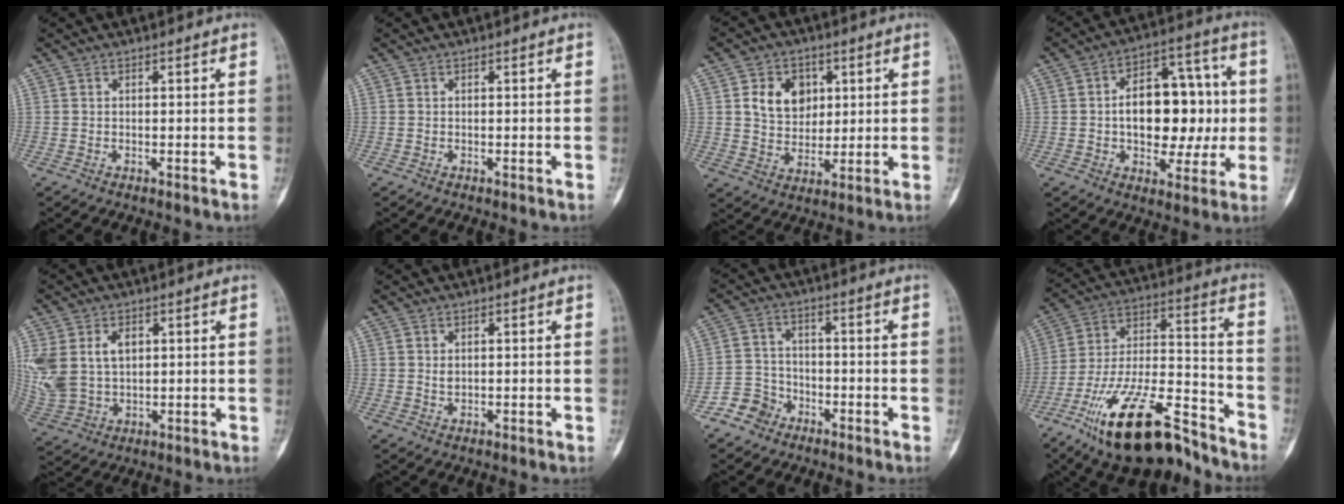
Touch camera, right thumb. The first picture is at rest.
{"total": 0.0}
{"total": 9.5, "force": [2.8, 7.4, 5.2], "torque": [-0.047, -0.012, 0.055]}
{"total": 17.9, "force": [-0.1, 11.1, 14.0], "torque": [-0.155, 0.034, 0.000]}
{"total": 12.5, "force": [3.0, 8.7, 8.5], "torque": [-0.189, 0.002, 0.073]}
{"total": 1.2, "force": [0.3, 0.8, 0.8], "torque": [-0.008, -0.003, 0.009]}
{"total": 5.9, "force": [-3.7, 4.5, 0.7], "torque": [0.012, 0.031, -0.076]}
{"total": 23.6, "force": [-15.9, 8.6, 15.2], "torque": [-0.271, 0.082, -0.274]}